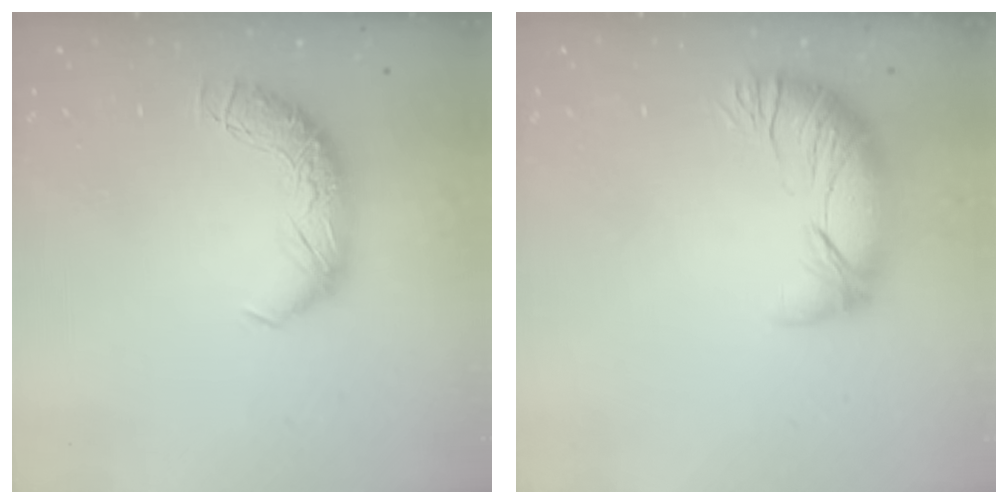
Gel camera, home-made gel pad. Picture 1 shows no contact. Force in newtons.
{"total": 2.5, "press": 1.6, "slide": 1.9}